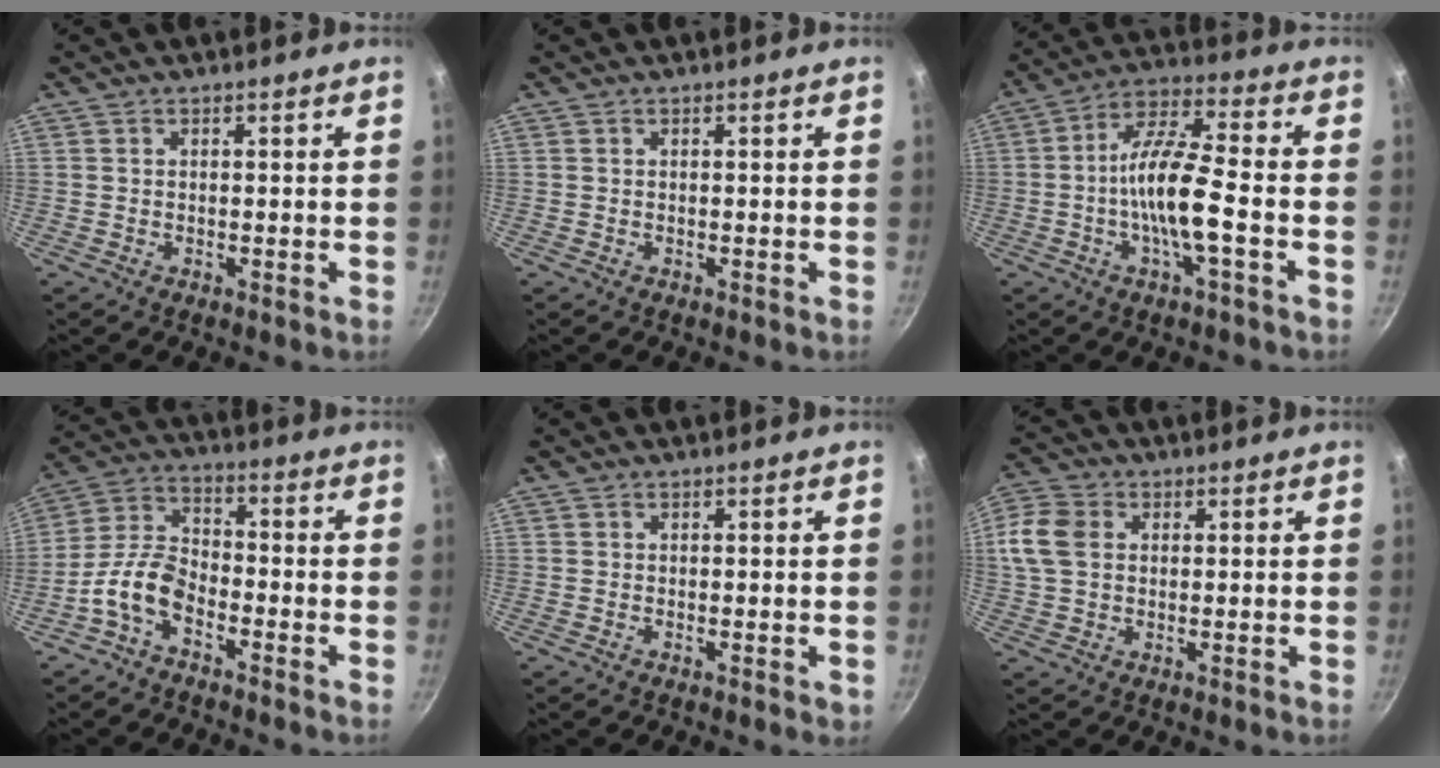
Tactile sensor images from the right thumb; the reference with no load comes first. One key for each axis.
{"total": 0.0}
{"total": 12.2, "fx": -2.8, "fy": 3.1, "fz": 11.5, "tx": -0.212, "ty": 0.034, "tz": -0.063}
{"total": 8.6, "fx": -4.5, "fy": 4.6, "fz": 5.7, "tx": -0.112, "ty": 0.046, "tz": -0.103}
{"total": 0.7, "fx": 0.0, "fy": 0.4, "fz": 0.6, "tx": -0.006, "ty": 0.000, "tz": -0.001}
{"total": 15.0, "fx": 3.0, "fy": 11.8, "fz": 8.9, "tx": -0.217, "ty": 0.030, "tz": 0.049}